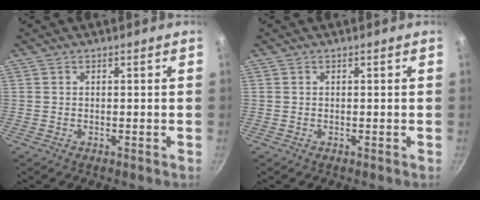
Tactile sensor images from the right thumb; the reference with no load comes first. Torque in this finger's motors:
{"motor_torque": [0.01, 0.02, 0.03, -0.08, 0.00]}